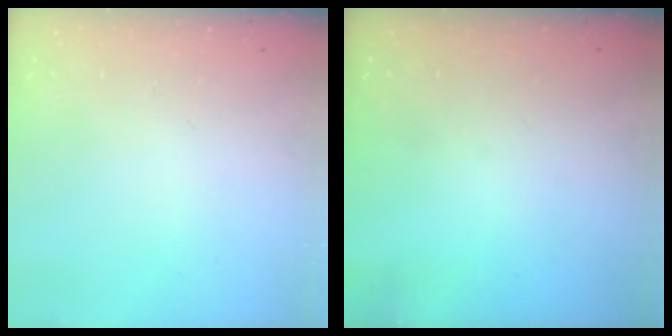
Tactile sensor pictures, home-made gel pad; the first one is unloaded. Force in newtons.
{"total": 0.0}